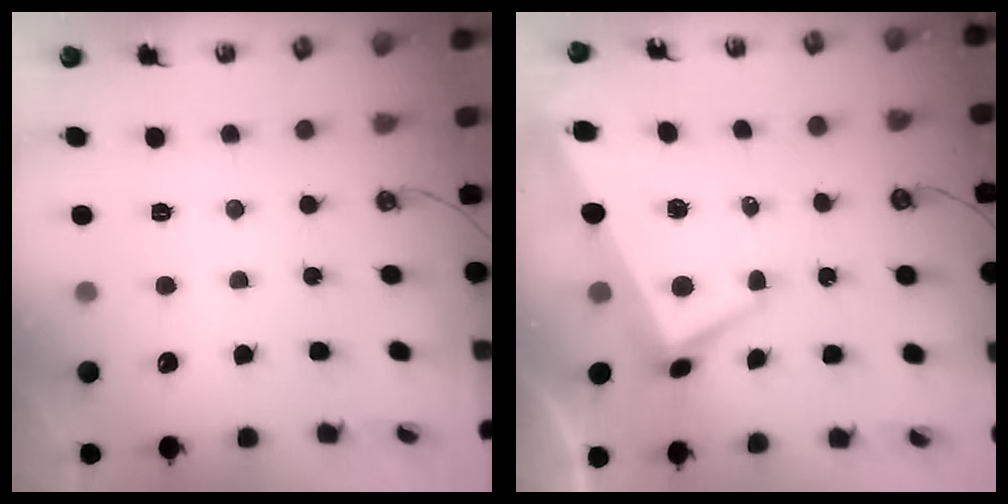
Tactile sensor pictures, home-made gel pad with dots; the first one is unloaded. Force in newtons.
{"total": 1.7, "press": 1.0, "slide": 1.3}